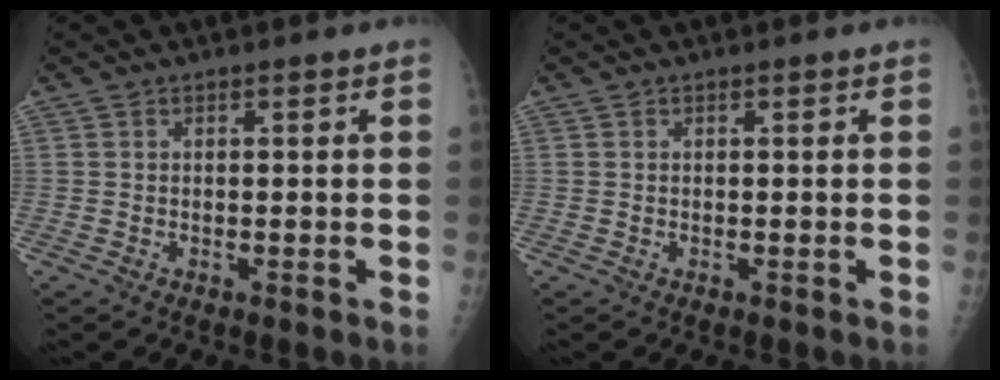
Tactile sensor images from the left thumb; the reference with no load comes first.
{"total": 0.0}